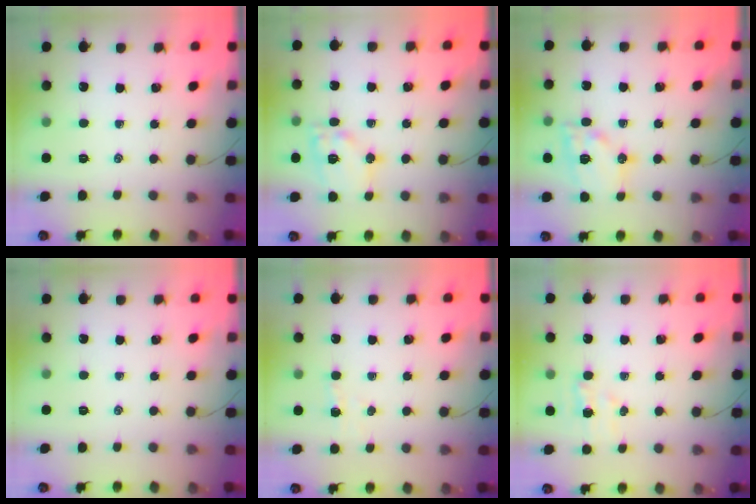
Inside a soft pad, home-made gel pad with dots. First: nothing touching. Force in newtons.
{"total": 12.8, "press": 12.7, "slide": 2.0}
{"total": 13.5, "press": 13.4, "slide": 2.0}
{"total": 0.0}
{"total": 3.0, "press": 2.9, "slide": 0.7}
{"total": 5.4, "press": 5.3, "slide": 1.2}